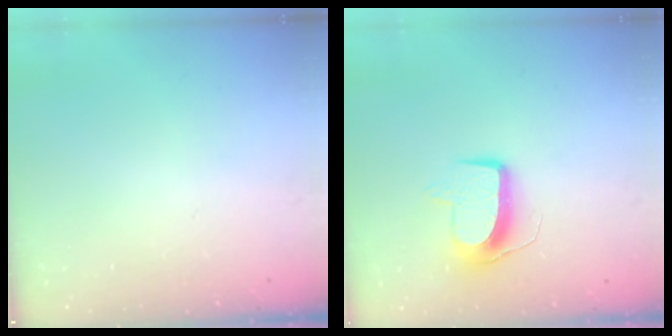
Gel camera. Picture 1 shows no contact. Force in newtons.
{"total": 10.4, "press": 10.3, "slide": 0.8}